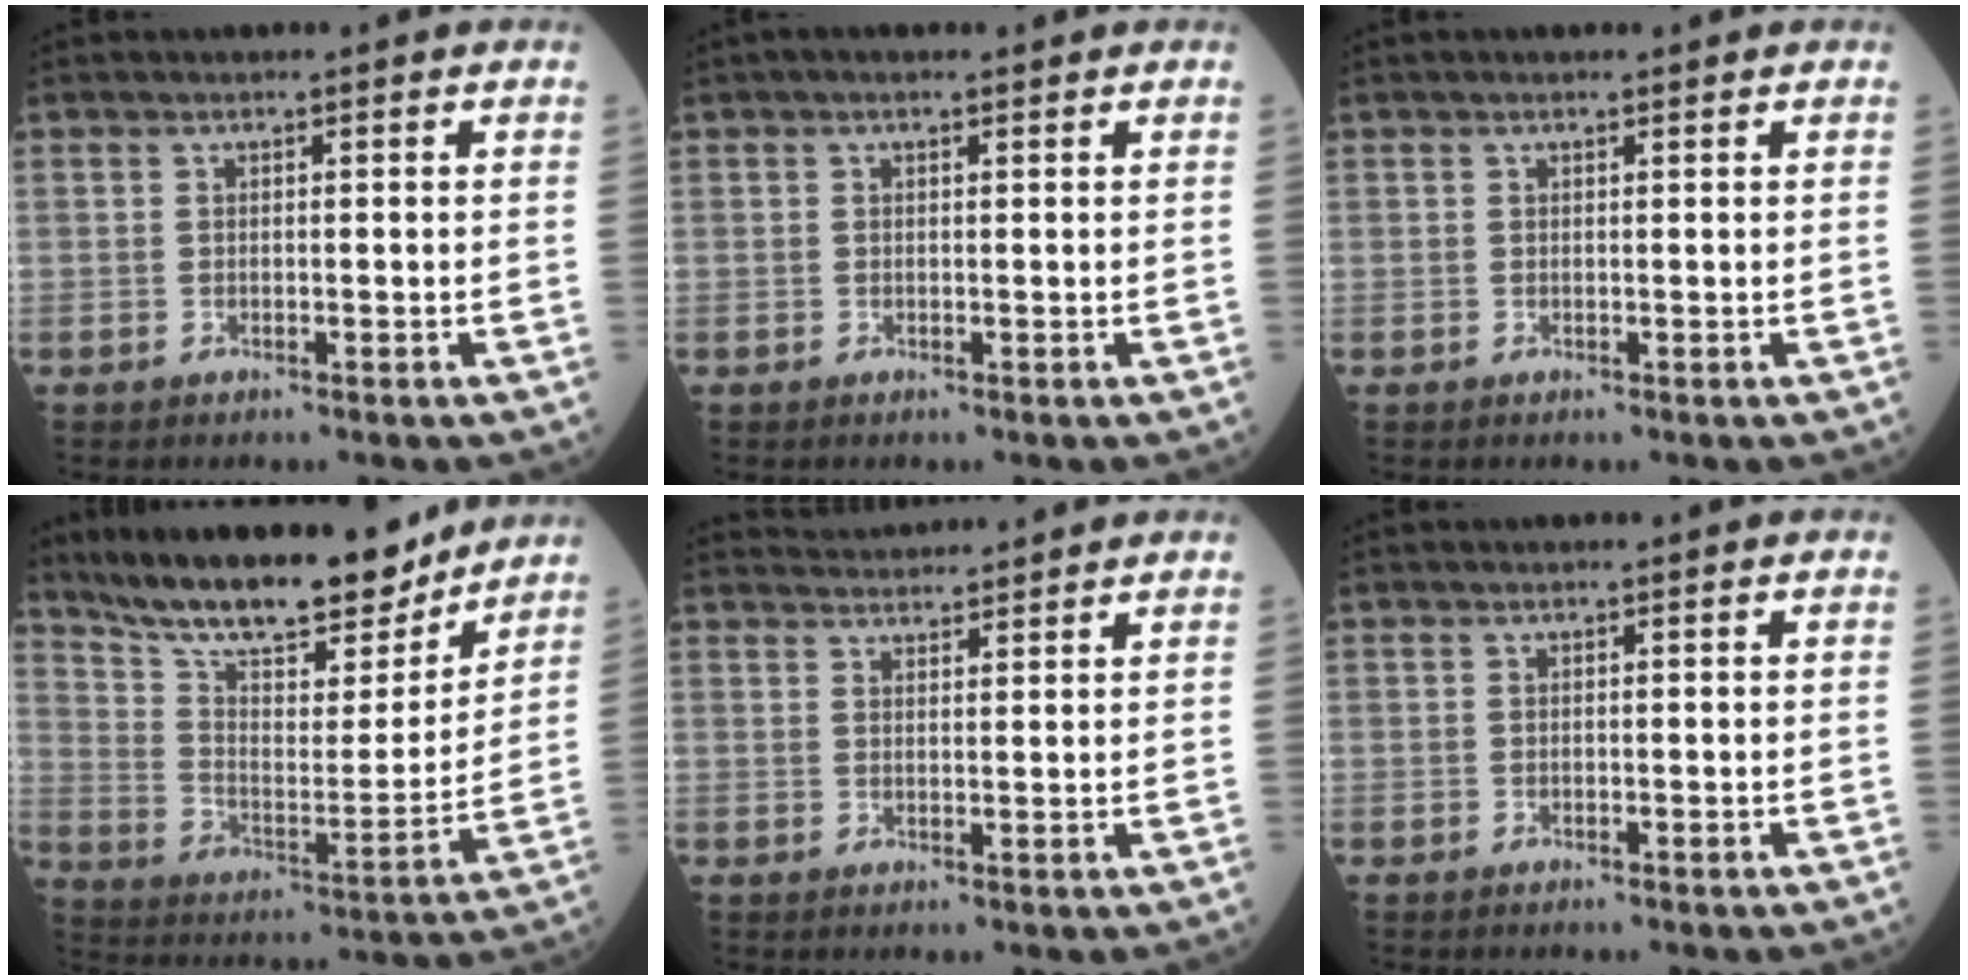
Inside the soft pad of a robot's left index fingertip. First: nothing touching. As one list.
[{"total": 1.4, "force": [0.8, 0.5, 1.0], "torque": [-0.024, 0.014, 0.011]}, {"total": 0.8, "force": [0.6, 0.2, 0.5], "torque": [-0.014, 0.007, 0.008]}, {"total": 20.4, "force": [17.6, 4.4, 9.3], "torque": [-0.159, -0.009, 0.283]}, {"total": 5.9, "force": [5.9, 0.2, 0.9], "torque": [-0.021, 0.032, 0.086]}, {"total": 0.0}]